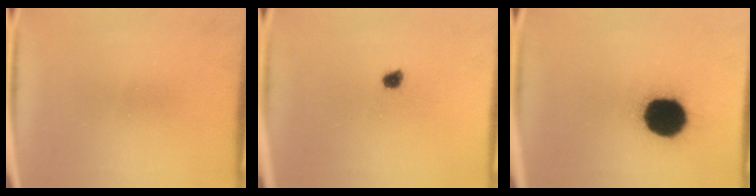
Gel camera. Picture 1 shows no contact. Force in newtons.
{"total": 1.8}
{"total": 18.4}